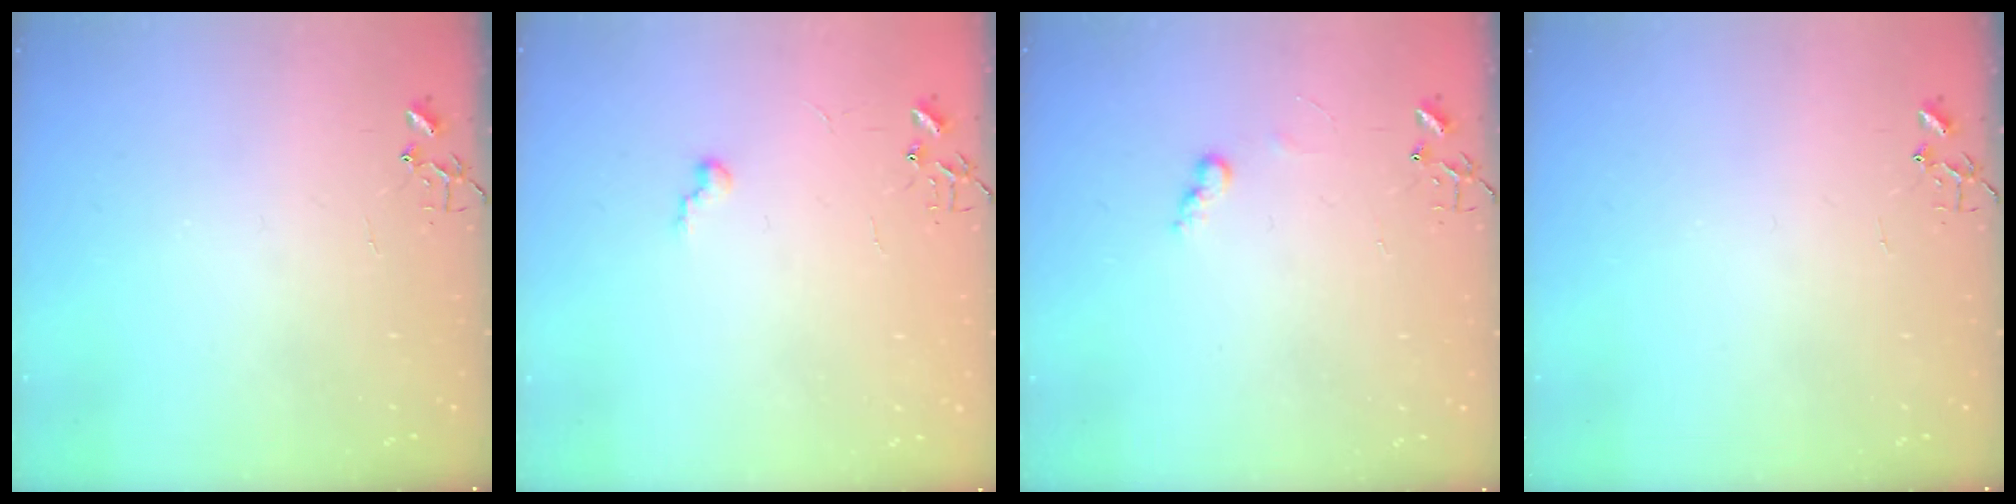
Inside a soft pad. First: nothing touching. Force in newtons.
{"total": 5.7, "press": 5.7, "slide": 0.5}
{"total": 6.1, "press": 6.1, "slide": 0.3}
{"total": 0.0}